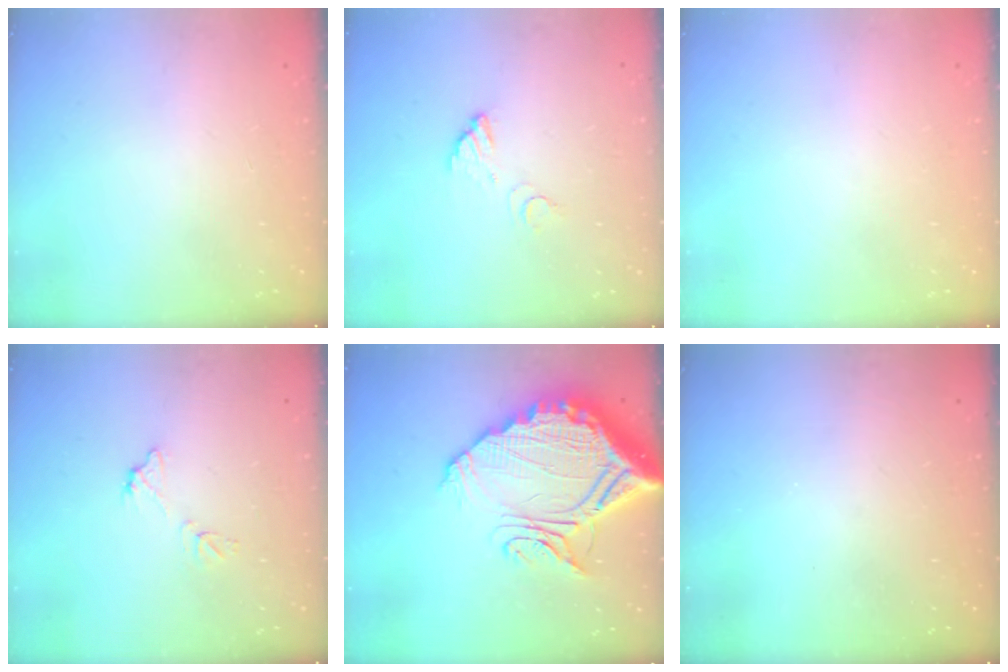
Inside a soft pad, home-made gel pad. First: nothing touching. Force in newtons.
{"total": 3.9, "press": 3.9, "slide": 0.2}
{"total": 0.0}
{"total": 7.1, "press": 7.1, "slide": 0.5}
{"total": 23.3, "press": 23.3, "slide": 1.9}
{"total": 3.1, "press": 3.1, "slide": 0.1}